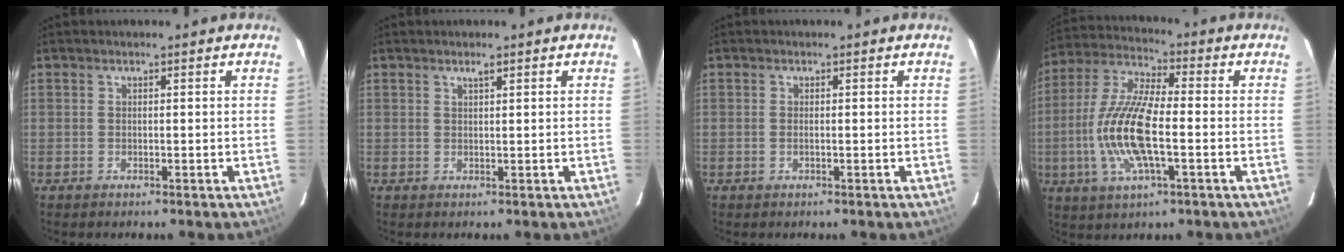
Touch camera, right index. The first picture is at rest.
{"total": 1.0, "force": [0.7, 0.2, 0.7], "torque": [-0.012, 0.002, 0.014]}
{"total": 0.6, "force": [-0.1, 0.1, 0.6], "torque": [-0.012, 0.001, -0.003]}
{"total": 14.6, "force": [-2.8, 4.2, 13.6], "torque": [-0.285, -0.002, -0.061]}